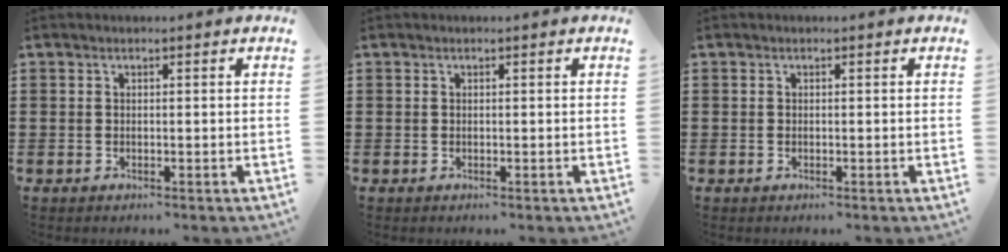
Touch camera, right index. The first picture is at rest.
{"total": 0.0}
{"total": 0.0}